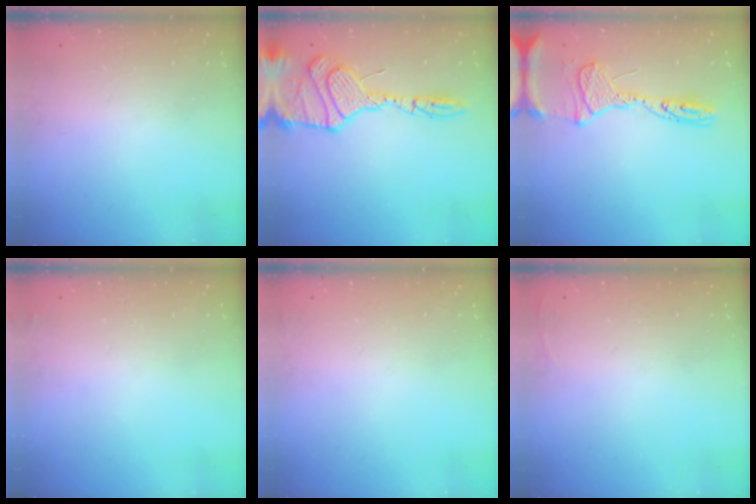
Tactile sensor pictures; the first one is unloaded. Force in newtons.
{"total": 18.6, "press": 18.4, "slide": 3.1}
{"total": 15.5, "press": 15.4, "slide": 1.2}
{"total": 2.3, "press": 2.2, "slide": 0.8}
{"total": 2.8, "press": 2.2, "slide": 1.7}
{"total": 2.7, "press": 2.6, "slide": 1.0}